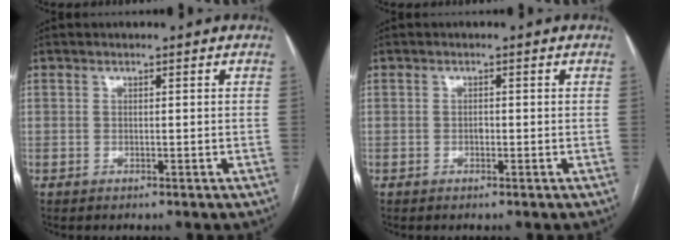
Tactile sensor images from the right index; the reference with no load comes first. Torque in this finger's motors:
{"motor_torque": [0.31, 0.21, 0.00, 0.02]}